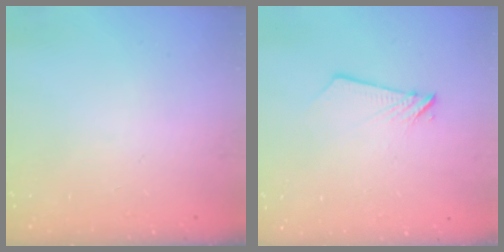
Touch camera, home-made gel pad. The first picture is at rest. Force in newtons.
{"total": 4.8, "press": 4.8, "slide": 0.5}